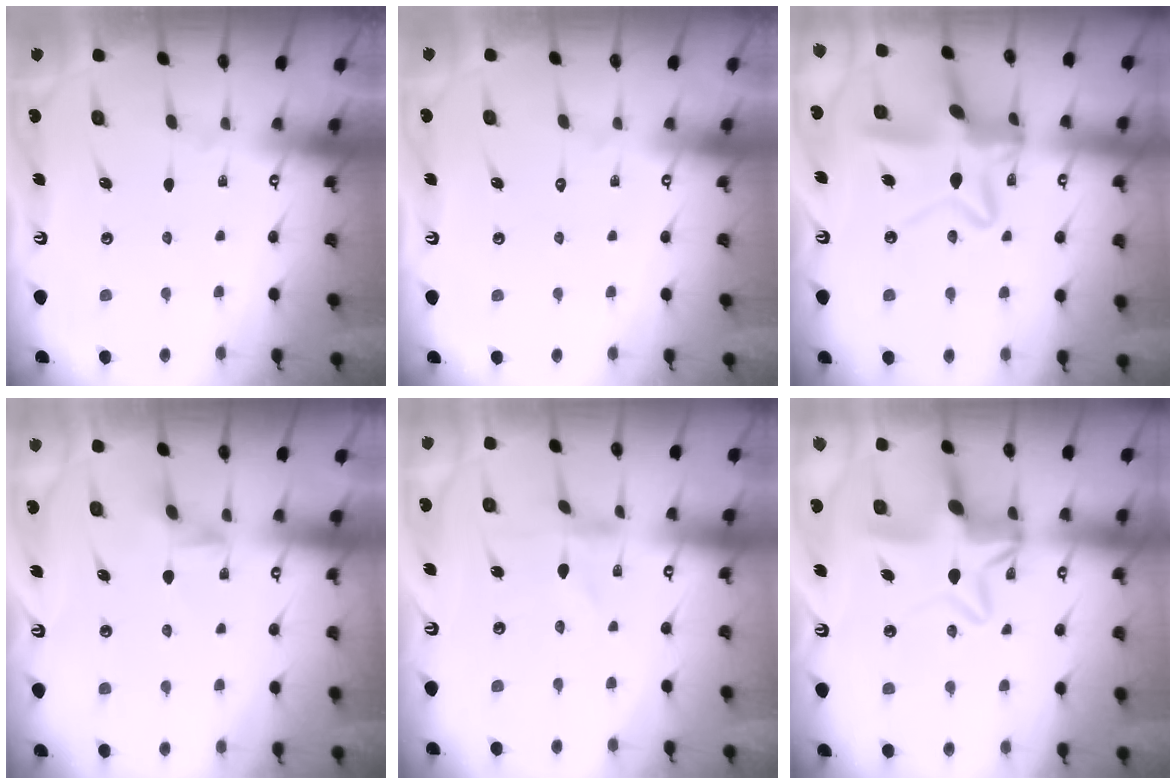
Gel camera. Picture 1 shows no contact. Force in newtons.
{"total": 1.6, "press": 1.6, "slide": 0.1}
{"total": 14.0, "press": 14.0, "slide": 1.4}
{"total": 1.4, "press": 1.4, "slide": 0.3}
{"total": 1.2, "press": 1.2, "slide": 0.2}
{"total": 10.4, "press": 10.3, "slide": 1.4}